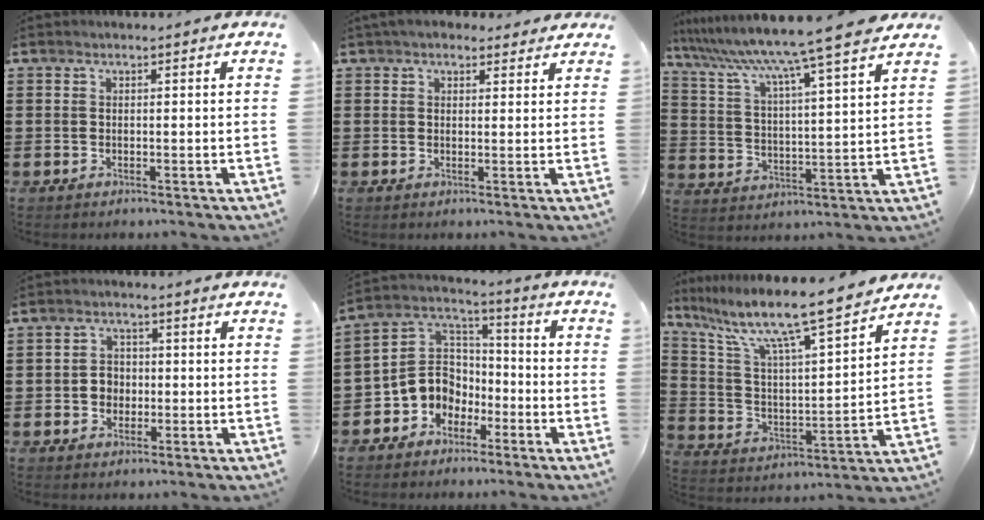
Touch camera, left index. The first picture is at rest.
{"total": 3.3, "force": [2.7, 1.8, 0.9], "torque": [-0.019, 0.002, 0.048]}
{"total": 9.2, "force": [8.0, -1.6, 4.2], "torque": [-0.115, -0.060, 0.127]}
{"total": 3.0, "force": [-0.5, 2.6, 1.4], "torque": [-0.034, 0.005, -0.014]}
{"total": 7.8, "force": [-3.0, 7.0, 1.9], "torque": [-0.077, 0.008, -0.063]}
{"total": 10.8, "force": [8.8, 0.6, 6.2], "torque": [-0.148, -0.065, 0.140]}